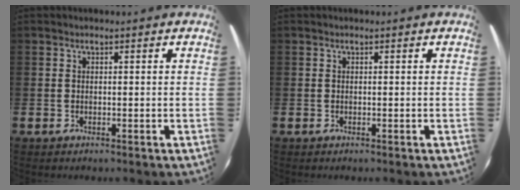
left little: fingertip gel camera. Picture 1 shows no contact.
{"total": 0.0}